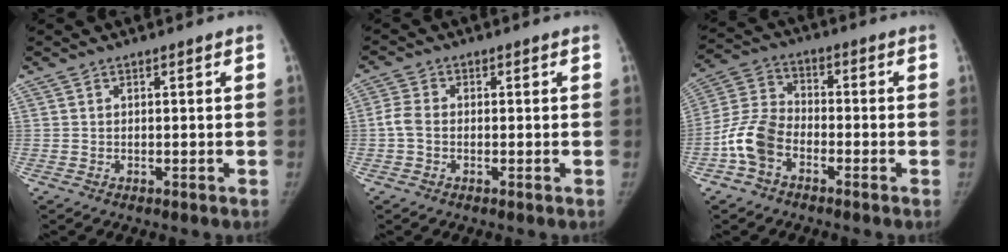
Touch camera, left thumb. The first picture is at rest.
{"total": 3.2, "force": [-0.6, 2.3, 2.2], "torque": [-0.047, 0.006, -0.018]}
{"total": 9.3, "force": [-4.1, 6.2, 5.6], "torque": [-0.114, 0.030, -0.087]}